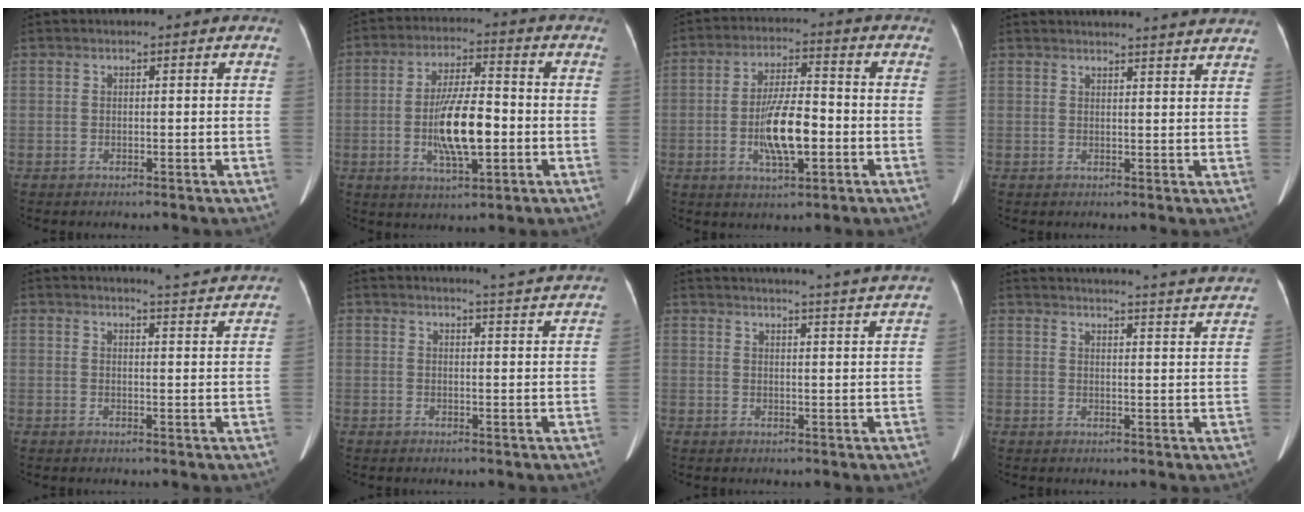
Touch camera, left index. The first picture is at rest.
{"total": 10.5, "force": [-1.9, 2.7, 10.0], "torque": [-0.192, 0.001, -0.030]}
{"total": 9.3, "force": [-2.2, 2.4, 8.7], "torque": [-0.168, 0.003, -0.038]}
{"total": 13.4, "force": [12.9, 0.1, 3.5], "torque": [-0.036, -0.008, 0.137]}
{"total": 6.6, "force": [6.5, -0.4, 1.2], "torque": [-0.026, -0.010, 0.065]}
{"total": 6.3, "force": [6.0, -0.7, 1.5], "torque": [-0.029, -0.008, 0.058]}
{"total": 16.9, "force": [16.1, -1.5, 4.9], "torque": [-0.077, -0.040, 0.186]}
{"total": 25.8, "force": [25.0, 0.3, 6.2], "torque": [-0.080, -0.052, 0.291]}